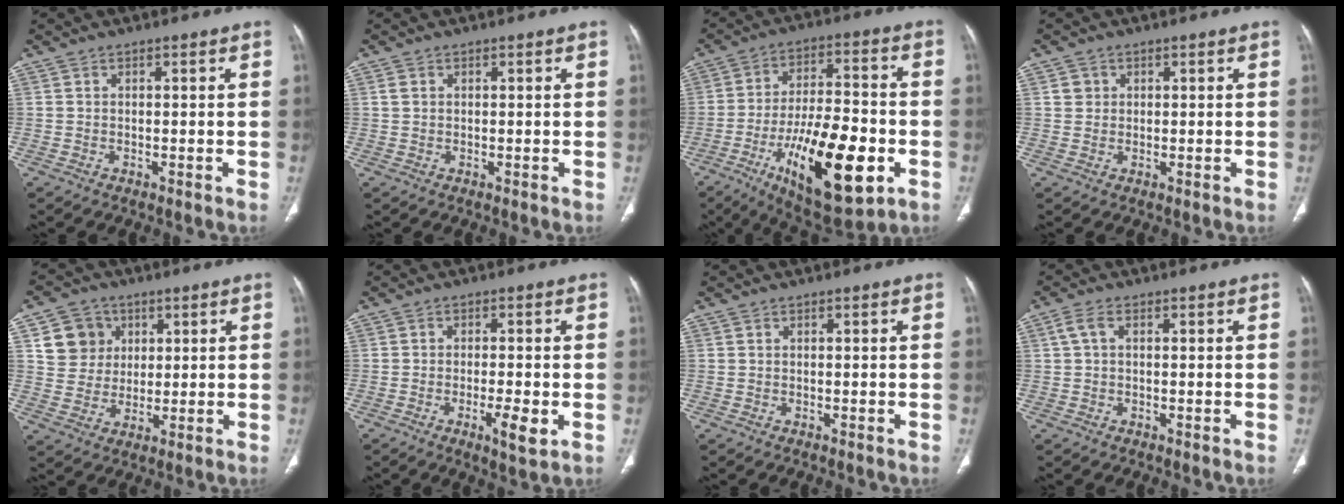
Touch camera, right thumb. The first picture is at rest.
{"total": 0.9, "force": [0.3, 0.7, 0.5], "torque": [-0.010, 0.004, 0.006]}
{"total": 22.6, "force": [-8.0, 8.6, 19.3], "torque": [-0.314, 0.016, -0.117]}
{"total": 1.9, "force": [0.6, 1.8, 0.4], "torque": [0.003, -0.001, 0.008]}
{"total": 8.6, "force": [3.1, 7.7, 2.3], "torque": [-0.009, -0.004, 0.058]}
{"total": 5.1, "force": [-1.7, 1.1, 4.7], "torque": [-0.079, -0.008, -0.028]}
{"total": 0.0}
{"total": 2.4, "force": [0.5, 1.3, 2.0], "torque": [-0.045, 0.013, 0.011]}